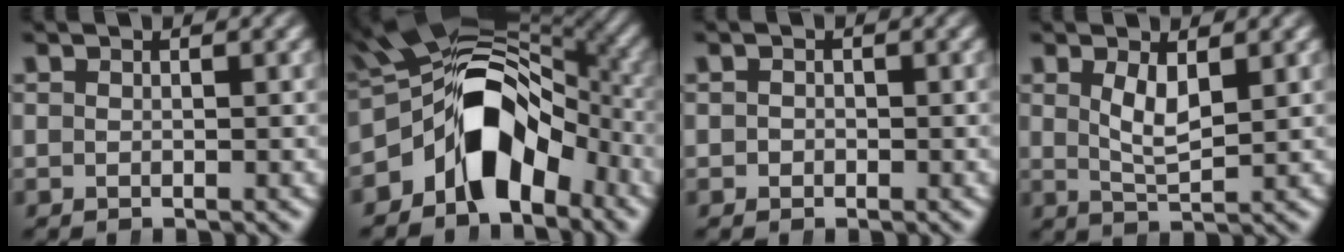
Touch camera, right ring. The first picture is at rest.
{"total": 15.3, "force": [-0.7, 9.8, 11.7], "torque": [-0.172, -0.008, -0.015]}
{"total": 0.6, "force": [-0.5, 0.3, -0.2], "torque": [0.002, -0.010, -0.006]}
{"total": 3.0, "force": [0.8, 0.7, 2.8], "torque": [-0.050, -0.021, 0.024]}